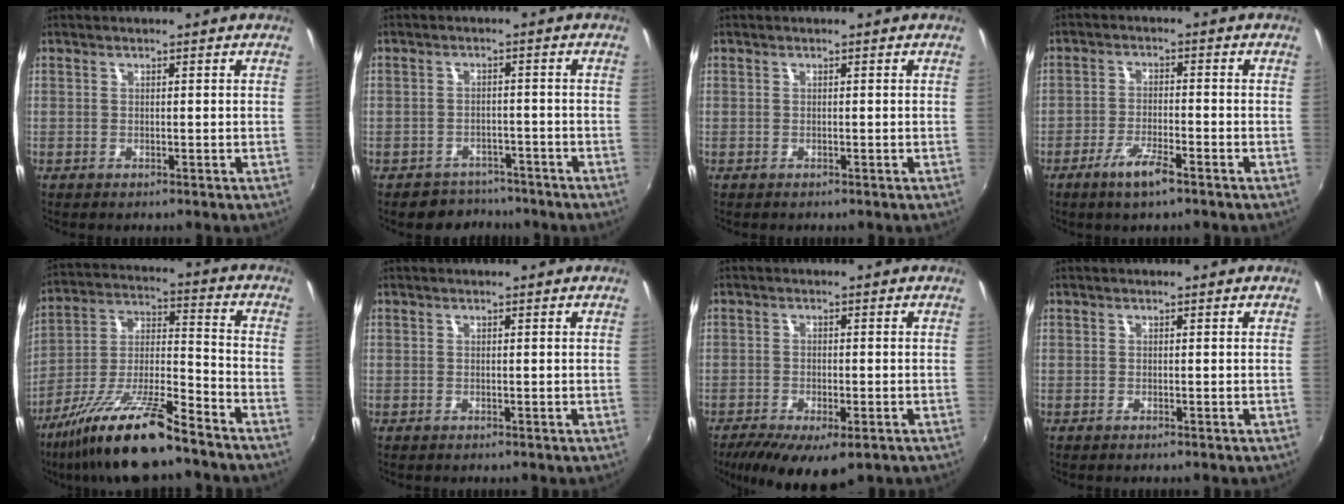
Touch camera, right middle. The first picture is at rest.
{"total": 6.1, "force": [-5.1, 3.3, 0.4], "torque": [-0.019, 0.012, -0.073]}
{"total": 0.0}
{"total": 5.8, "force": [-3.9, 1.1, 4.2], "torque": [-0.095, -0.009, -0.074]}
{"total": 16.9, "force": [-12.3, 2.7, 11.2], "torque": [-0.216, -0.017, -0.223]}
{"total": 0.0}
{"total": 10.8, "force": [-6.8, 4.1, 7.3], "torque": [-0.153, -0.040, -0.105]}
{"total": 0.0}